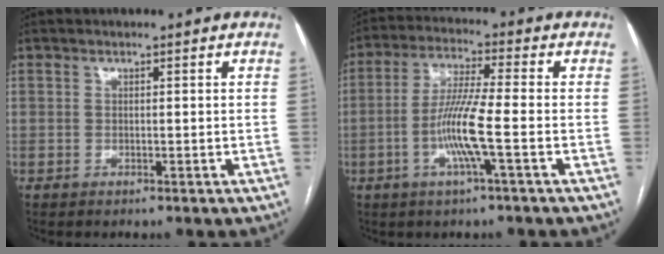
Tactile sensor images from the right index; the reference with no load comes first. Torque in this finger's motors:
{"motor_torque": [1.49, -0.31, 0.38, 0.10]}